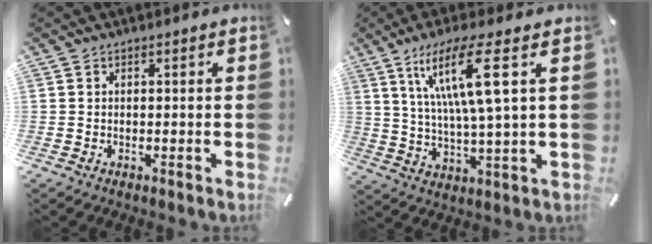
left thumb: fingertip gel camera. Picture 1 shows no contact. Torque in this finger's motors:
{"motor_torque": [2.00, 1.46, 1.39, -1.23, 0.21]}